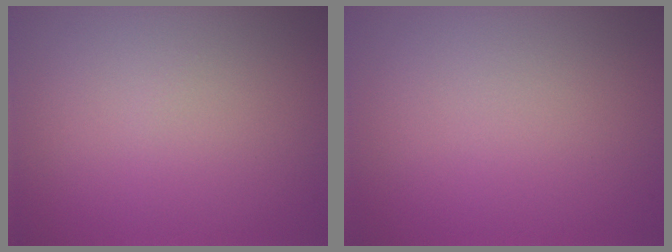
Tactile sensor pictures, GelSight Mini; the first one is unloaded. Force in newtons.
{"total": 0.0}